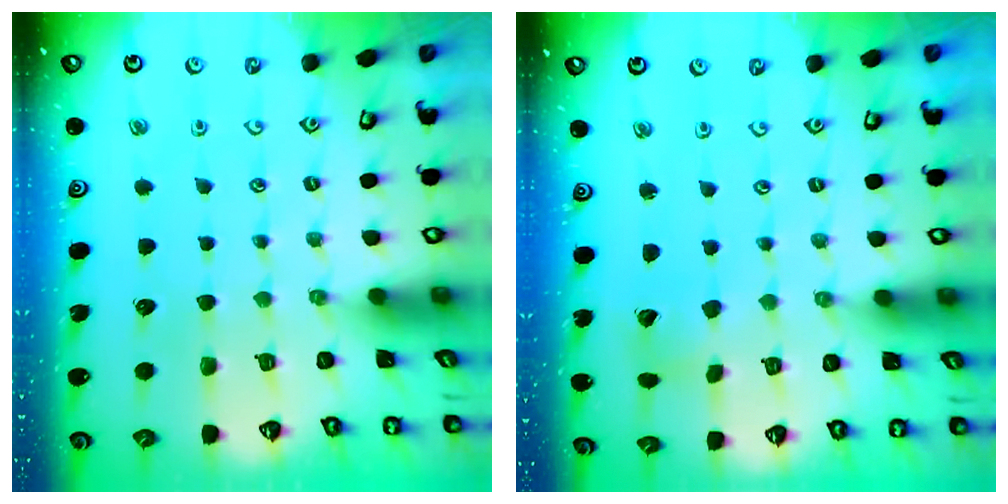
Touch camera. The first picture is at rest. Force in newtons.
{"total": 2.6, "press": 2.6, "slide": 0.3}